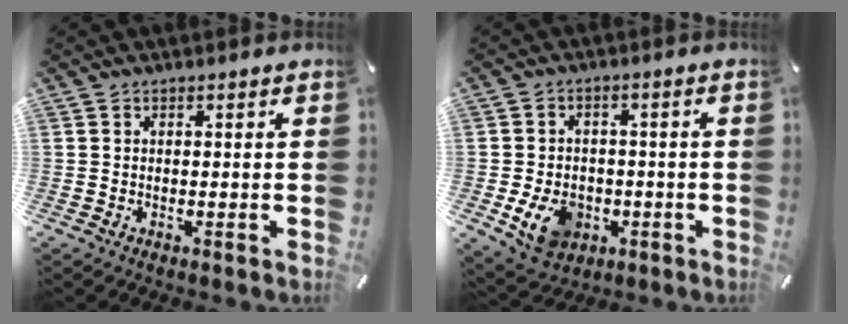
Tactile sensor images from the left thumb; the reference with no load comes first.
{"total": 9.1, "force": [-2.8, 7.1, 5.0], "torque": [-0.105, 0.010, -0.052]}